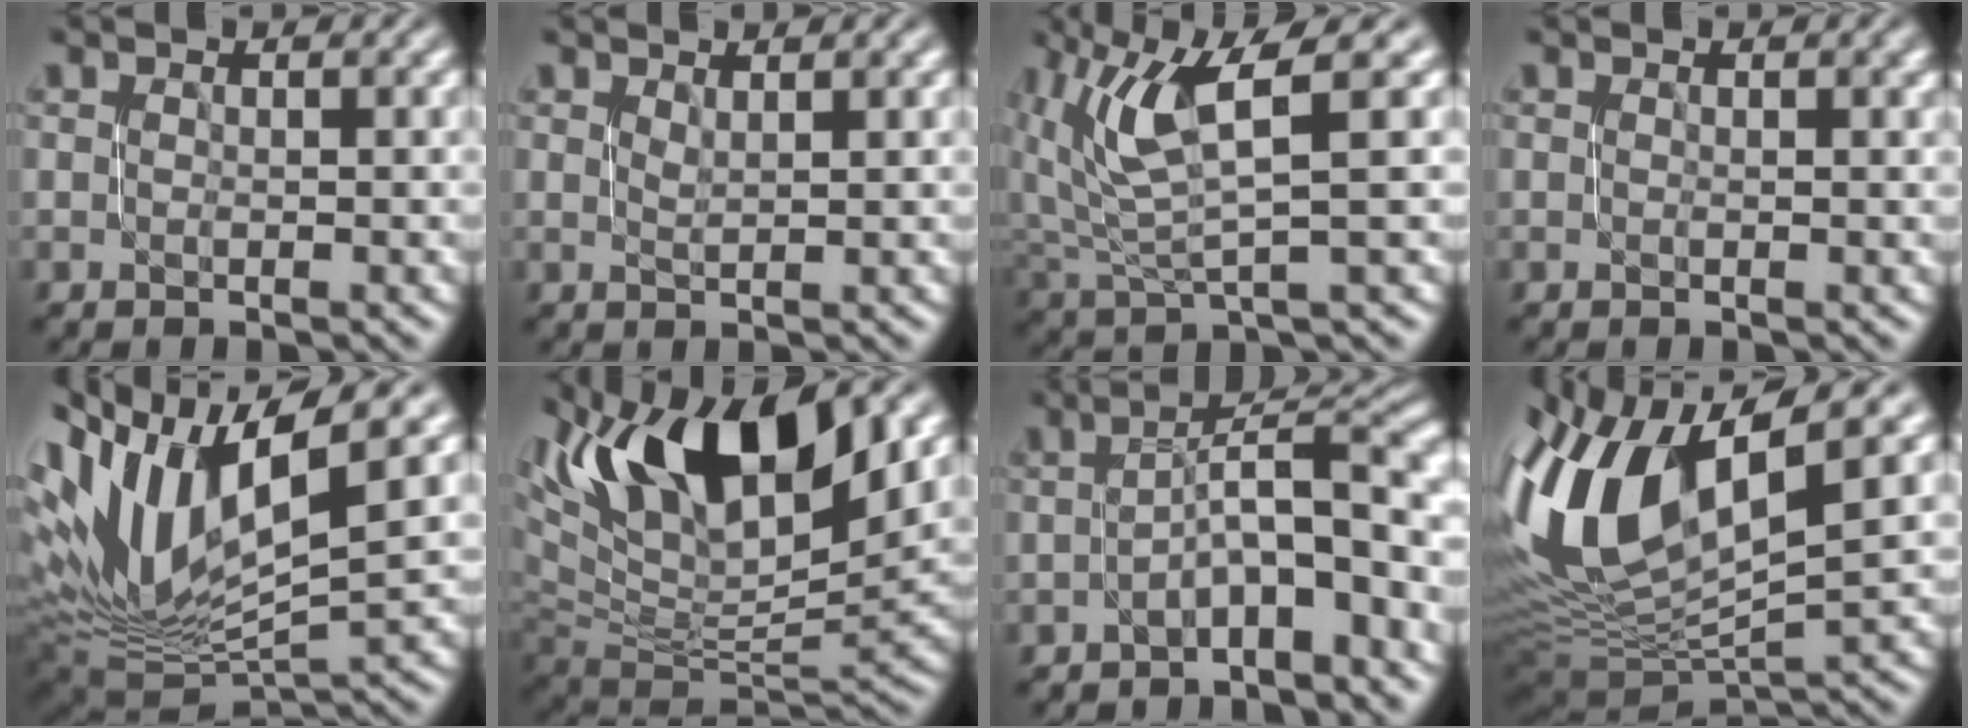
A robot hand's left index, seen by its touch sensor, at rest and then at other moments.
{"total": 0.8, "force": [0.7, 0.1, 0.2], "torque": [0.000, 0.000, 0.013]}
{"total": 5.7, "force": [2.5, 1.5, 4.9], "torque": [-0.115, 0.002, 0.053]}
{"total": 0.5, "force": [0.1, 0.2, 0.5], "torque": [-0.002, 0.000, 0.000]}
{"total": 11.7, "force": [4.4, 5.3, 9.5], "torque": [-0.204, 0.011, 0.088]}
{"total": 14.0, "force": [6.8, 6.4, 10.4], "torque": [-0.184, 0.016, 0.123]}
{"total": 6.1, "force": [-1.9, 1.7, 5.6], "torque": [-0.073, 0.024, -0.036]}
{"total": 12.2, "force": [3.8, 5.5, 10.2], "torque": [-0.218, 0.003, 0.075]}